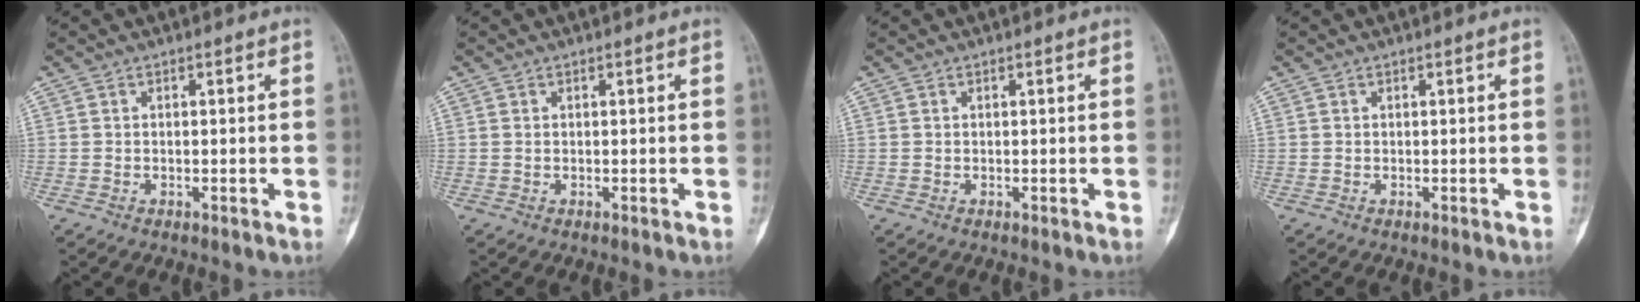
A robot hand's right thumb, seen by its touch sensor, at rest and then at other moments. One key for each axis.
{"total": 0.0}
{"total": 0.0}
{"total": 0.0}